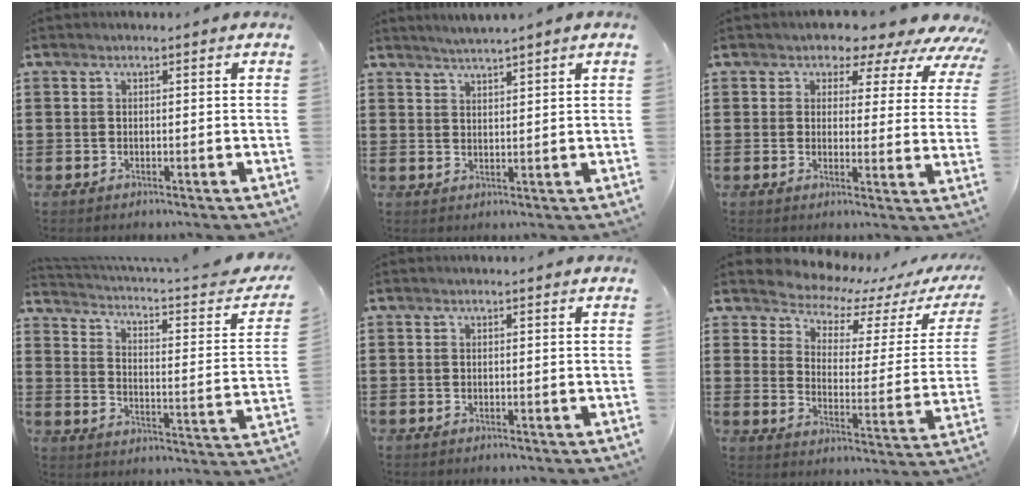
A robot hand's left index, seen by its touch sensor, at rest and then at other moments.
{"total": 2.0, "force": [1.9, -0.6, 0.1], "torque": [-0.007, -0.005, 0.036]}
{"total": 4.3, "force": [3.5, 2.3, 1.0], "torque": [-0.022, -0.027, 0.051]}
{"total": 2.5, "force": [1.3, 0.3, 2.1], "torque": [-0.053, -0.025, 0.011]}
{"total": 0.0}
{"total": 4.8, "force": [4.6, 1.2, 0.6], "torque": [-0.038, -0.045, 0.073]}